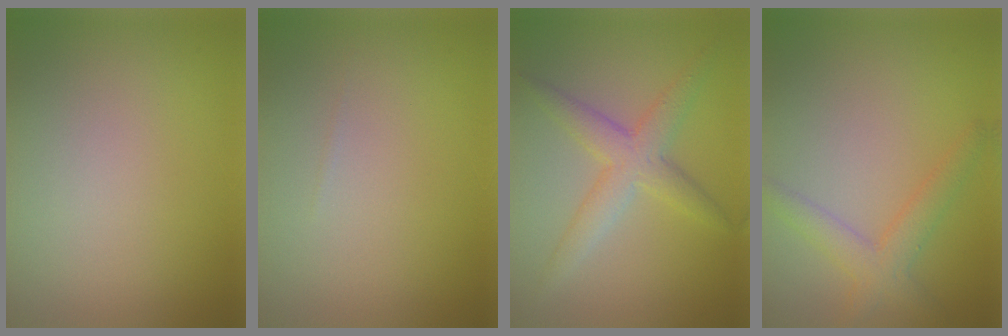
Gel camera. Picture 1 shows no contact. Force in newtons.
{"total": 0.0}
{"total": 4.1, "press": 4.1, "slide": 0.1}
{"total": 3.1, "press": 3.1, "slide": 0.1}